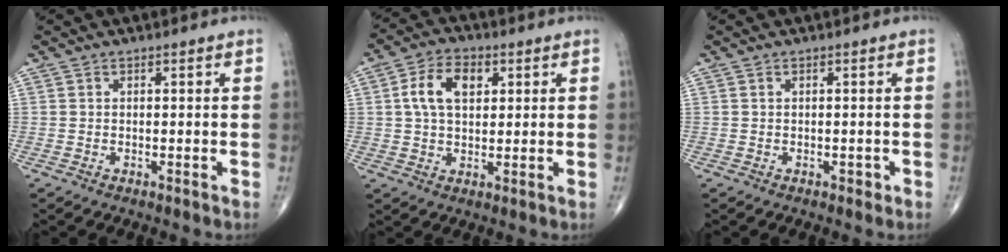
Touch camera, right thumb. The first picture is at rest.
{"total": 8.5, "force": [2.2, 5.3, 6.3], "torque": [-0.104, 0.007, 0.037]}
{"total": 0.7, "force": [-0.2, 0.4, 0.4], "torque": [-0.002, 0.001, -0.004]}